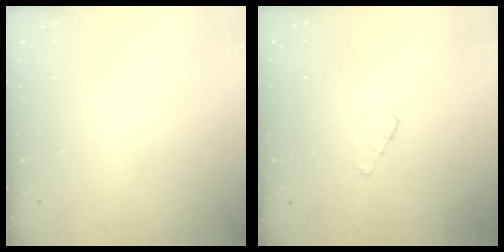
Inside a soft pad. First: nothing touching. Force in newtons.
{"total": 5.0, "press": 5.0, "slide": 0.5}